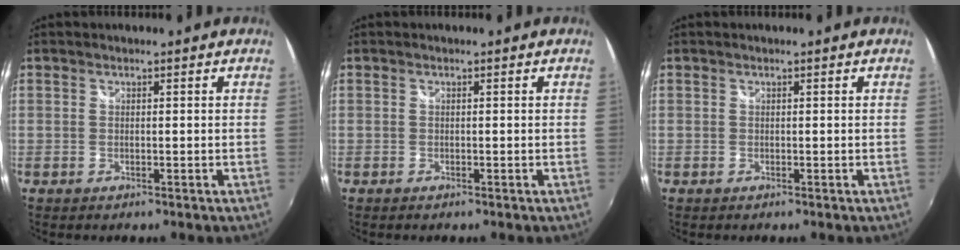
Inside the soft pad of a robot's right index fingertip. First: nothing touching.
{"total": 0.0}
{"total": 0.0}